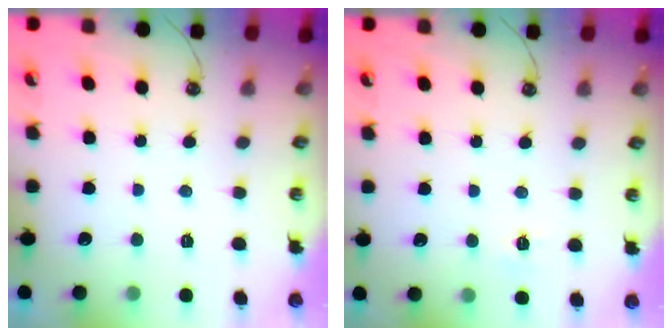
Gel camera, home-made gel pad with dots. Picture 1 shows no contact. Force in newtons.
{"total": 4.5, "press": 4.5, "slide": 0.5}